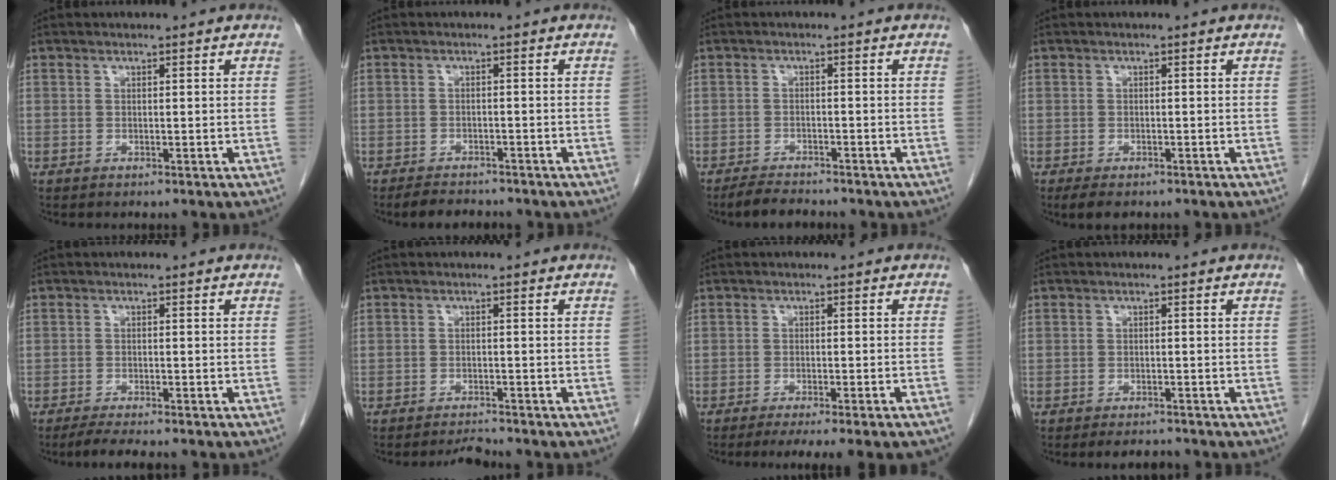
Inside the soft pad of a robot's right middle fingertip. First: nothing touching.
{"total": 4.2, "force": [-3.8, 1.3, 1.3], "torque": [-0.028, -0.010, -0.055]}
{"total": 3.8, "force": [-3.5, 0.7, 1.4], "torque": [-0.033, -0.013, -0.059]}
{"total": 3.4, "force": [-2.5, 1.5, 1.7], "torque": [-0.031, -0.008, -0.033]}
{"total": 4.1, "force": [-3.4, 0.2, 2.3], "torque": [-0.044, -0.013, -0.052]}
{"total": 1.8, "force": [-1.8, -0.3, 0.0], "torque": [-0.005, -0.013, -0.025]}
{"total": 10.6, "force": [-8.7, 0.3, 6.1], "torque": [-0.070, -0.018, -0.115]}
{"total": 2.3, "force": [-2.2, 0.5, 0.7], "torque": [-0.016, -0.008, -0.028]}